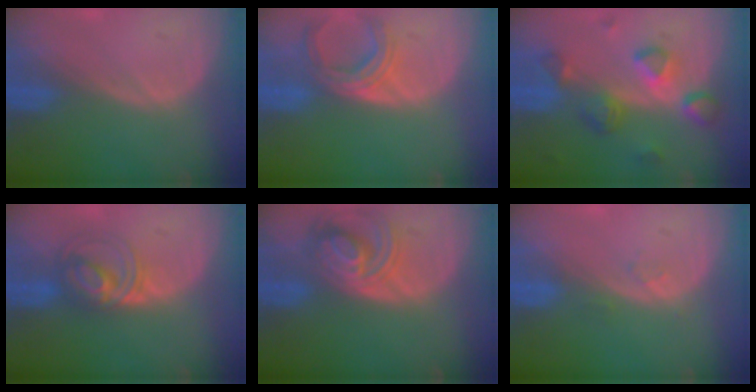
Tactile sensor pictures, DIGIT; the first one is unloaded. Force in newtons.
{"total": 5.7, "press": 5.7, "slide": 0.5}
{"total": 8.0, "press": 7.2, "slide": 3.5}
{"total": 5.6, "press": 5.6, "slide": 0.5}
{"total": 7.7, "press": 6.9, "slide": 3.5}
{"total": 1.1, "press": 1.0, "slide": 0.1}